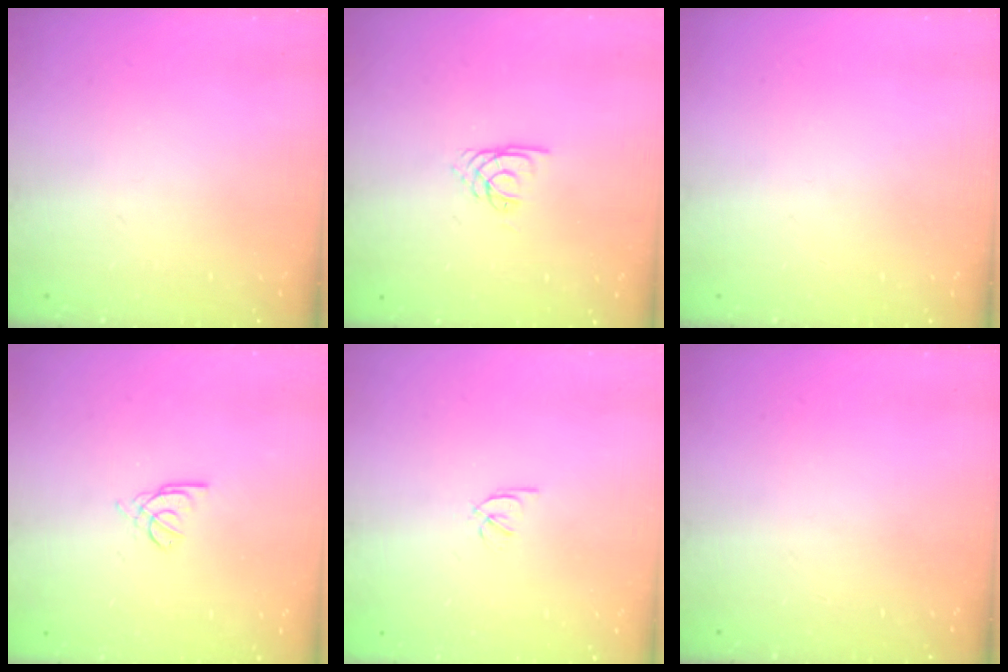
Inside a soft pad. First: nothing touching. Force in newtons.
{"total": 1.9, "press": 1.9, "slide": 0.2}
{"total": 0.0}
{"total": 2.2, "press": 2.1, "slide": 0.6}
{"total": 2.1, "press": 2.1, "slide": 0.4}
{"total": 0.0}